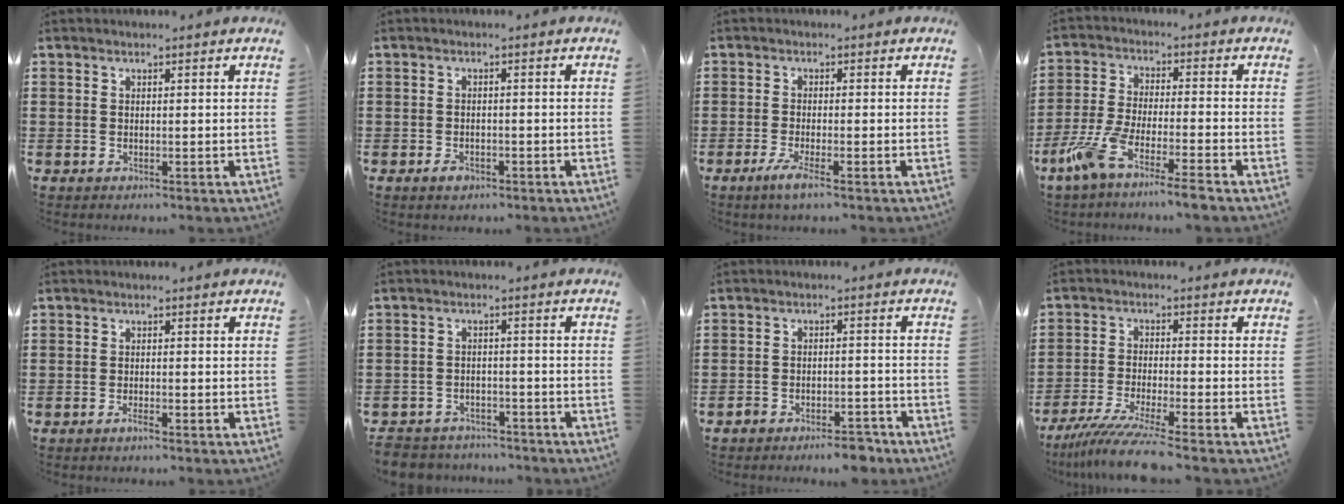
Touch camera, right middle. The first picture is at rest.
{"total": 1.3, "force": [-1.0, 0.7, 0.6], "torque": [-0.014, -0.002, -0.019]}
{"total": 3.0, "force": [-1.8, 0.0, 2.4], "torque": [-0.053, -0.010, -0.035]}
{"total": 7.3, "force": [-5.9, -0.2, 4.3], "torque": [-0.101, -0.016, -0.118]}
{"total": 1.4, "force": [-1.0, 0.1, 1.0], "torque": [-0.027, -0.008, -0.020]}
{"total": 3.8, "force": [-3.7, 0.7, -0.2], "torque": [-0.009, -0.001, -0.081]}
{"total": 4.1, "force": [-4.0, 0.6, 0.7], "torque": [-0.012, 0.010, -0.079]}
{"total": 6.9, "force": [-5.8, -0.5, 3.7], "torque": [-0.083, -0.022, -0.111]}